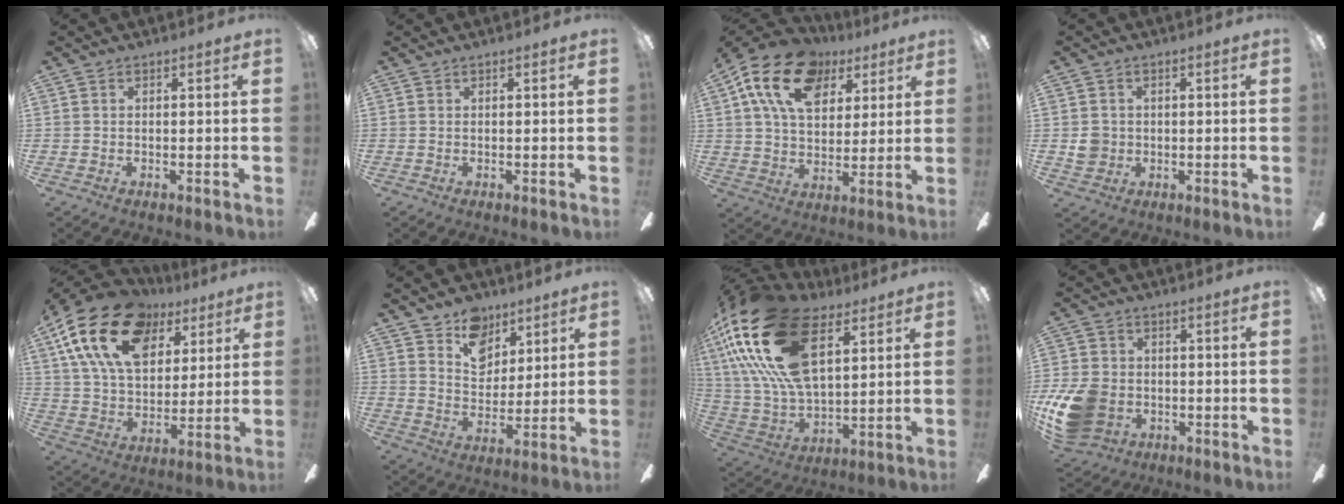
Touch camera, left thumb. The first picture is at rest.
{"total": 0.0}
{"total": 18.5, "force": [9.1, 12.1, 10.5], "torque": [-0.180, -0.019, 0.168]}
{"total": 4.2, "force": [-0.1, 4.0, 1.3], "torque": [-0.010, 0.006, -0.003]}
{"total": 21.4, "force": [10.9, 13.2, 12.7], "torque": [-0.246, -0.036, 0.197]}
{"total": 10.7, "force": [7.3, 7.2, 2.9], "torque": [-0.035, -0.041, 0.135]}
{"total": 27.9, "force": [13.2, 14.4, 19.9], "torque": [-0.420, -0.045, 0.233]}
{"total": 13.7, "force": [-4.0, 10.5, 7.9], "torque": [-0.162, 0.027, -0.070]}